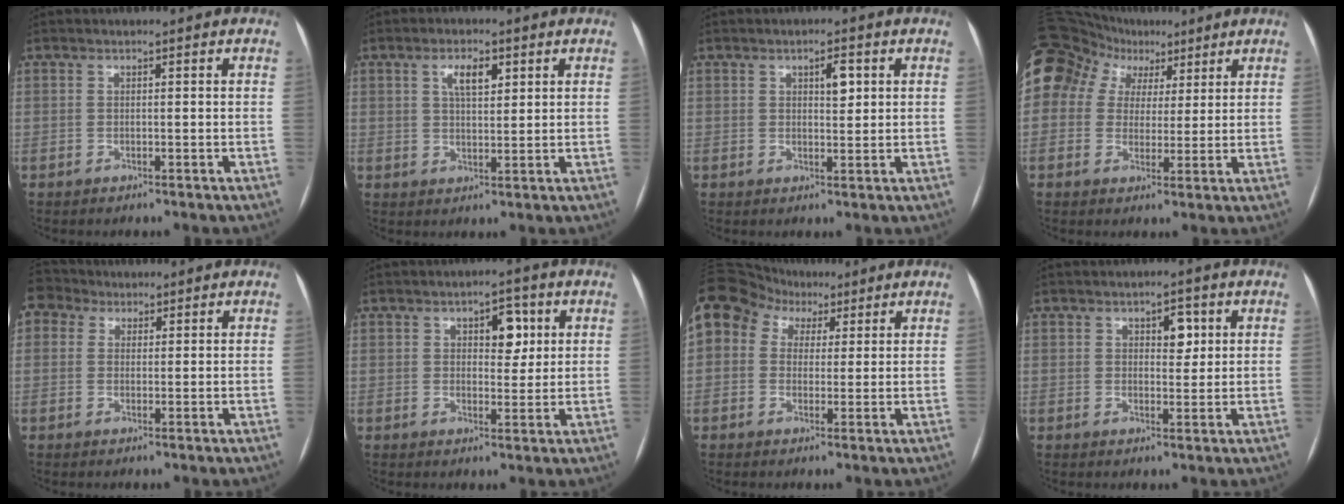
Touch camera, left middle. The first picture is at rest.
{"total": 4.5, "force": [2.0, 1.7, 3.6], "torque": [-0.065, 0.007, 0.035]}
{"total": 3.0, "force": [1.1, 1.1, 2.5], "torque": [-0.039, 0.002, 0.017]}
{"total": 20.3, "force": [10.5, 15.6, 7.5], "torque": [-0.225, 0.095, 0.195]}
{"total": 2.9, "force": [2.1, 1.9, -0.1], "torque": [0.000, 0.020, 0.040]}
{"total": 4.9, "force": [1.8, 2.6, 3.7], "torque": [-0.047, 0.011, 0.026]}
{"total": 14.5, "force": [6.4, 11.4, 6.2], "torque": [-0.171, 0.083, 0.118]}
{"total": 3.3, "force": [1.3, 1.8, 2.5], "torque": [-0.033, 0.005, 0.020]}